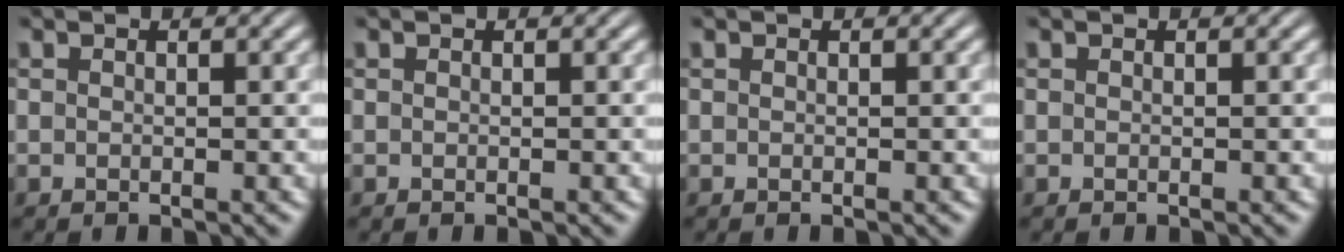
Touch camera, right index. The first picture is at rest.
{"total": 0.0}
{"total": 0.0}
{"total": 0.0}